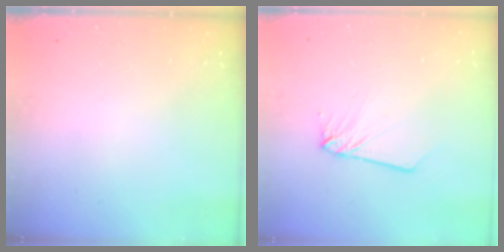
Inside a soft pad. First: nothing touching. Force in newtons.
{"total": 2.7, "press": 2.7, "slide": 0.2}